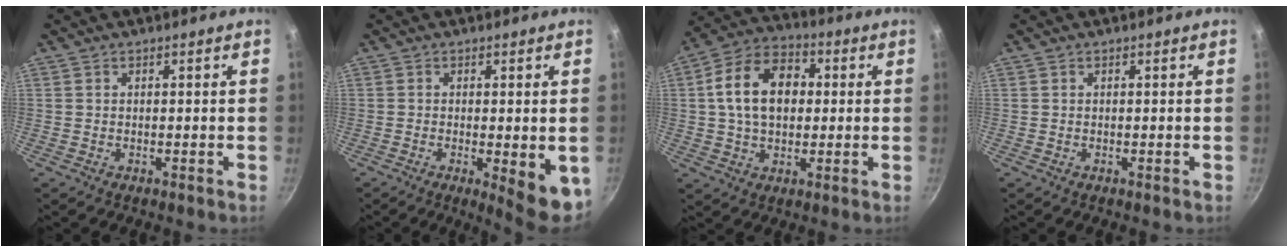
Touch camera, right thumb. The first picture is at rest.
{"total": 7.9, "force": [-1.7, 2.1, 7.4], "torque": [-0.084, -0.009, -0.014]}
{"total": 14.4, "force": [1.8, 9.9, 10.3], "torque": [-0.146, 0.022, 0.016]}
{"total": 0.0}